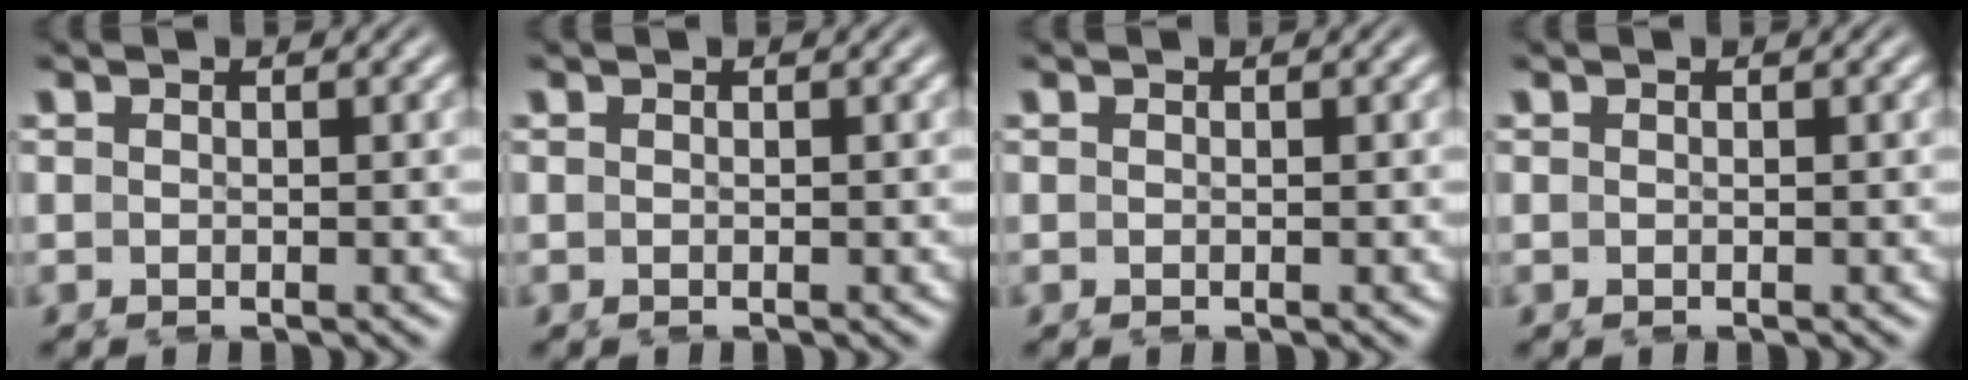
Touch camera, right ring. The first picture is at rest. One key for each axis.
{"total": 0.0}
{"total": 0.0}
{"total": 0.0}